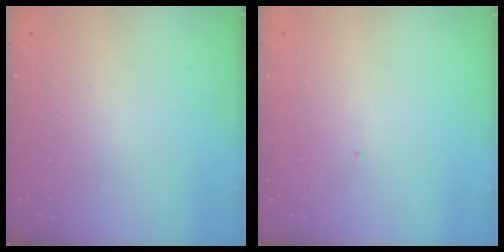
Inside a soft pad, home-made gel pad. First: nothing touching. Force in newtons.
{"total": 0.0}